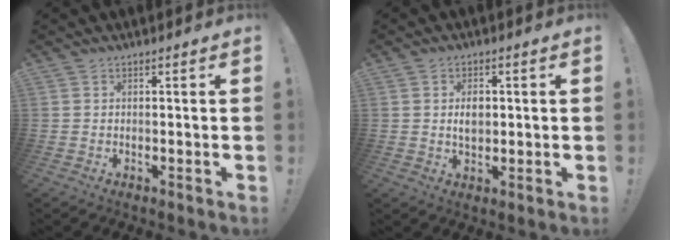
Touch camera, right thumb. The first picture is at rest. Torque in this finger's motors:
{"motor_torque": [-0.05, 0.08, 0.37, -0.13, 0.01]}